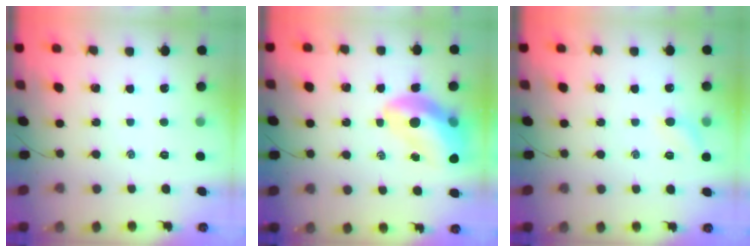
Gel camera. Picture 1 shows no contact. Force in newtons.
{"total": 14.6, "press": 14.0, "slide": 4.1}
{"total": 6.7, "press": 6.4, "slide": 2.0}